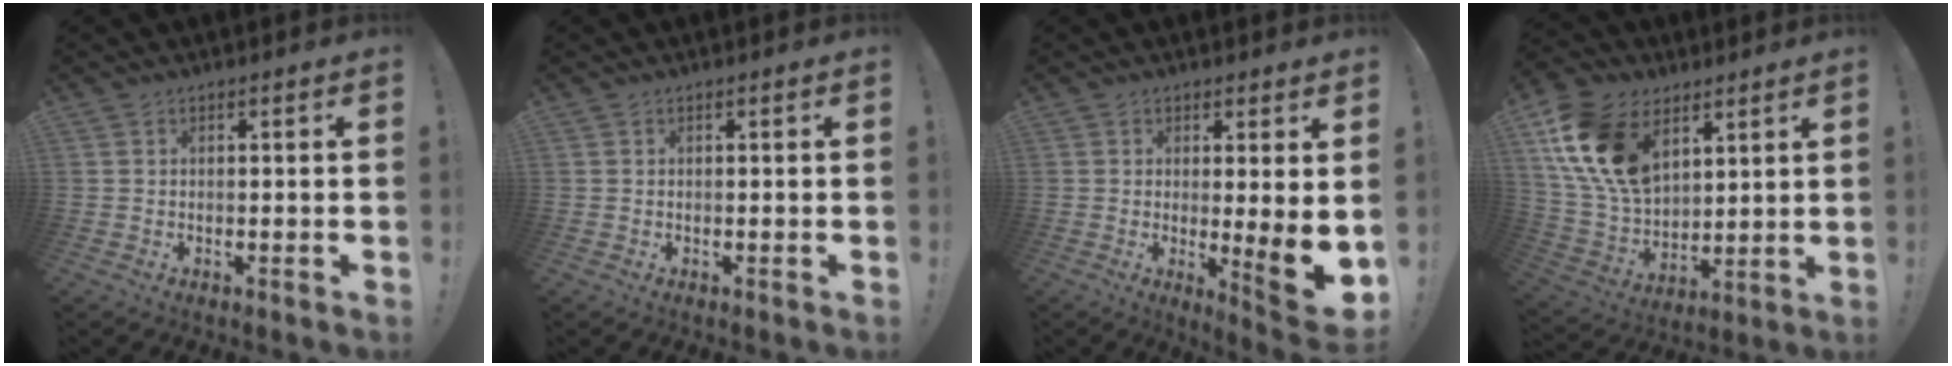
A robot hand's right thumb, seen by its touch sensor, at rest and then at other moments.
{"total": 0.0}
{"total": 8.3, "force": [-0.8, 0.6, 8.3], "torque": [-0.101, -0.026, -0.014]}
{"total": 19.5, "force": [9.0, 12.5, 11.9], "torque": [-0.250, -0.042, 0.168]}